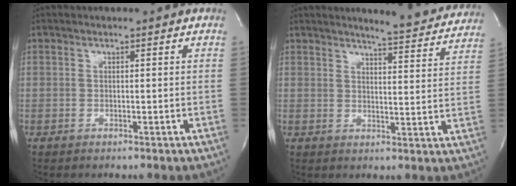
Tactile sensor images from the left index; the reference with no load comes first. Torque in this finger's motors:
{"motor_torque": [0.01, -0.09, 0.09, 0.03]}